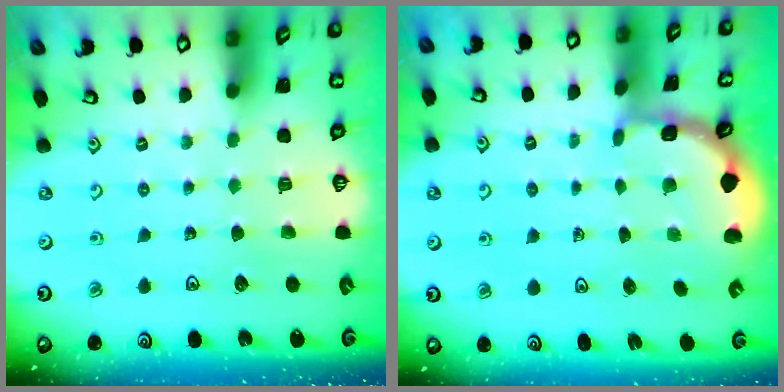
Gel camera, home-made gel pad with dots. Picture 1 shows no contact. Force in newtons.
{"total": 1.3, "press": 1.3, "slide": 0.1}